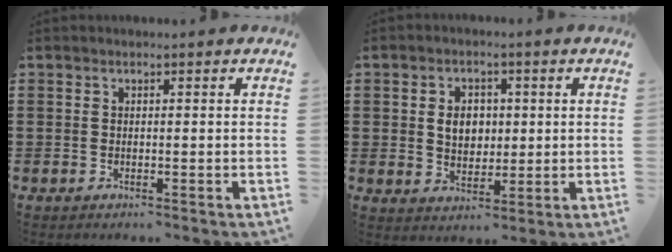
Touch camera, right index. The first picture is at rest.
{"total": 4.5, "force": [0.4, 3.5, 2.9], "torque": [-0.058, 0.010, 0.002]}